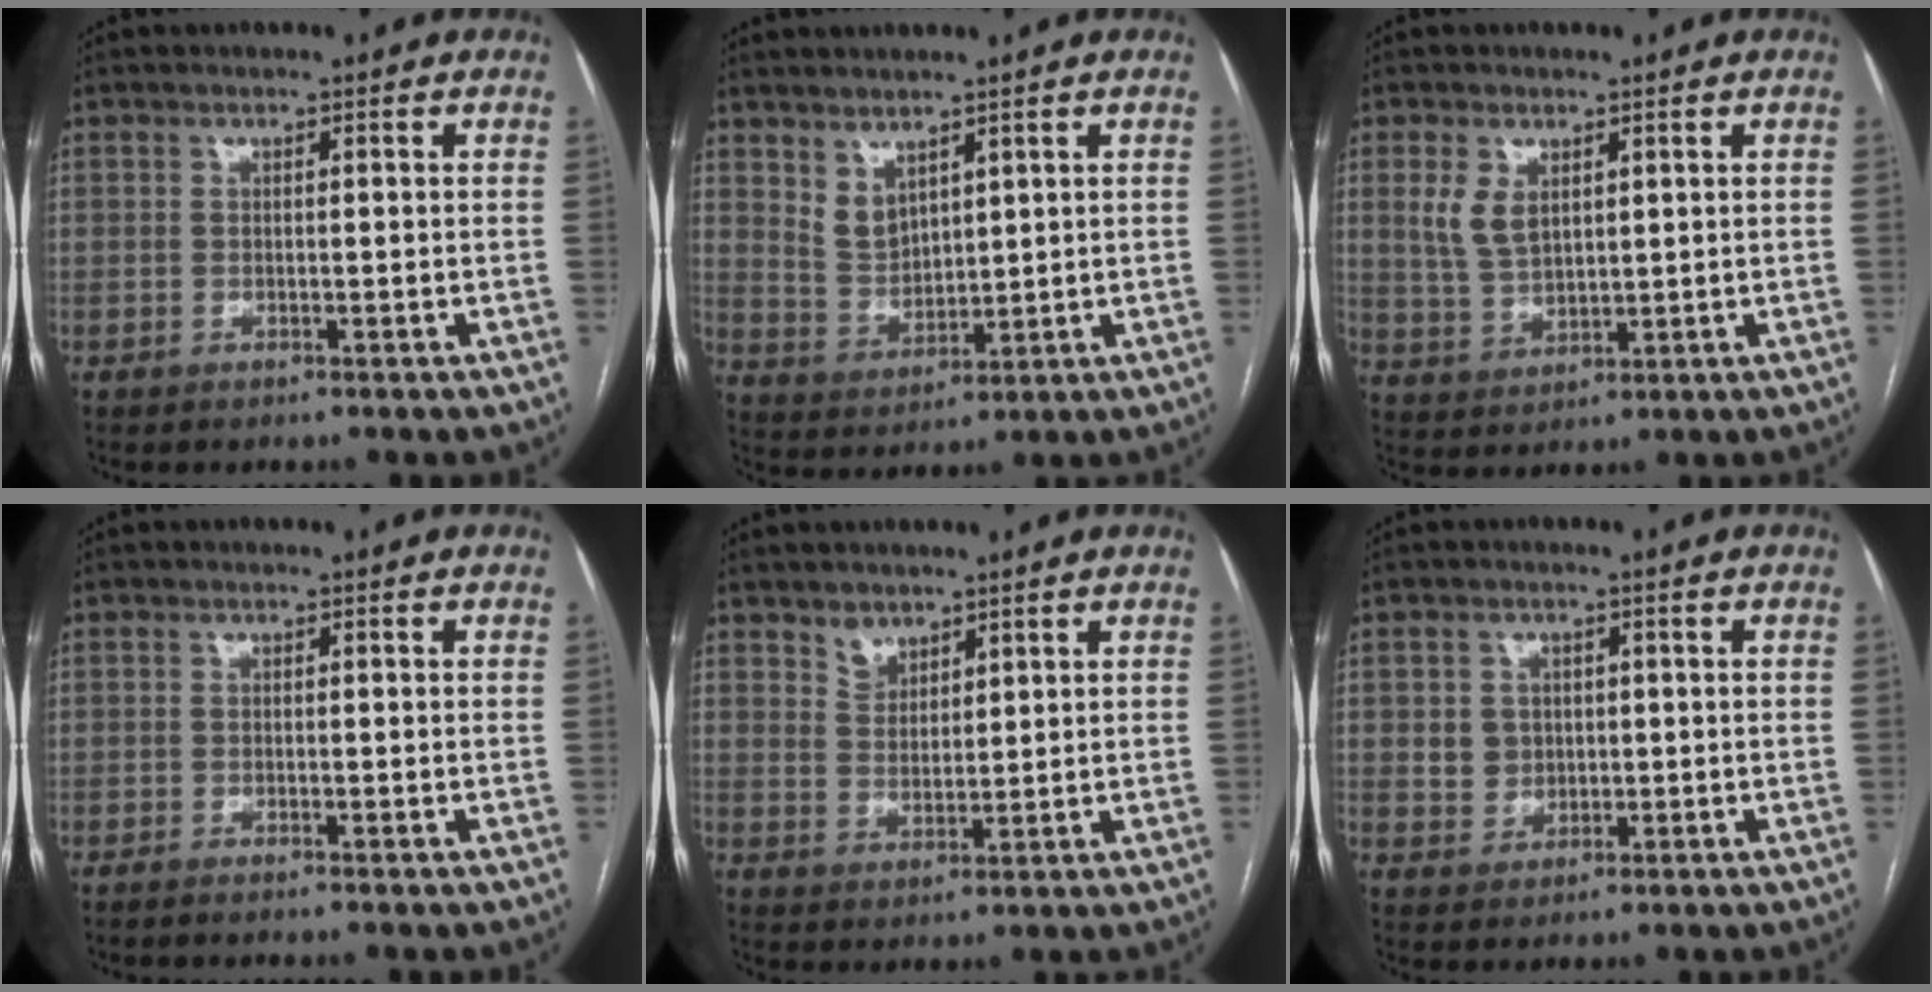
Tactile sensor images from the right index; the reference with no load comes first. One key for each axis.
{"total": 4.7, "fx": 3.3, "fy": 2.7, "fz": 2.1, "tx": -0.045, "ty": -0.001, "tz": 0.079}
{"total": 5.4, "fx": 2.1, "fy": 3.3, "fz": 3.7, "tx": -0.083, "ty": 0.006, "tz": 0.051}
{"total": 1.6, "fx": -1.4, "fy": -0.3, "fz": 0.7, "tx": -0.006, "ty": 0.003, "tz": -0.020}
{"total": 3.3, "fx": 2.6, "fy": 1.9, "fz": 0.6, "tx": -0.009, "ty": -0.003, "tz": 0.050}
{"total": 3.4, "fx": 0.3, "fy": 3.2, "fz": 0.9, "tx": -0.011, "ty": 0.010, "tz": 0.011}